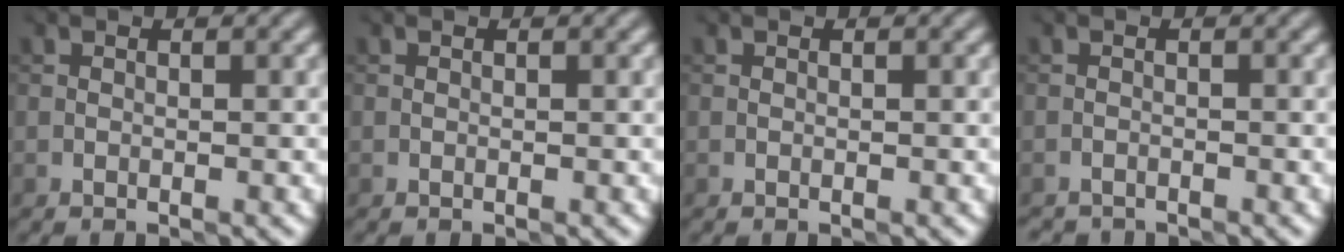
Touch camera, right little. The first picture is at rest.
{"total": 0.0}
{"total": 0.0}
{"total": 1.4, "force": [-1.4, 0.1, -0.2], "torque": [0.005, -0.007, -0.031]}